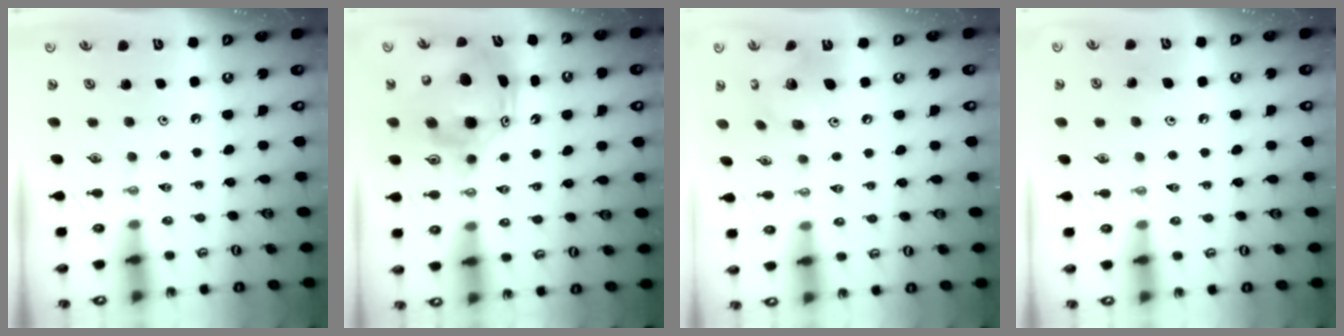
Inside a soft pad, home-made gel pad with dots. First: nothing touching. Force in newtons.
{"total": 12.9, "press": 12.8, "slide": 1.4}
{"total": 13.4, "press": 13.4, "slide": 1.2}
{"total": 5.2, "press": 5.0, "slide": 1.5}